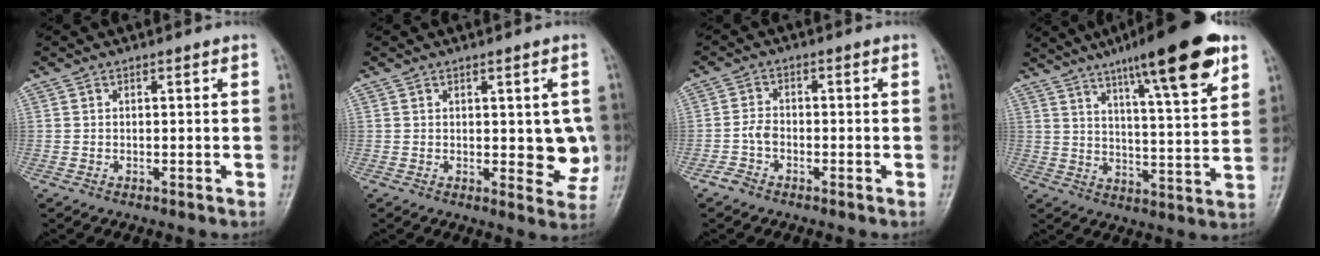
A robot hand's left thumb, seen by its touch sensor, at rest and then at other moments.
{"total": 7.5, "force": [0.0, 3.5, 6.6], "torque": [-0.044, -0.010, 0.005]}
{"total": 3.2, "force": [-1.9, 2.0, 1.5], "torque": [-0.035, 0.010, -0.042]}
{"total": 18.8, "force": [11.2, 3.5, 14.7], "torque": [-0.200, -0.042, 0.169]}